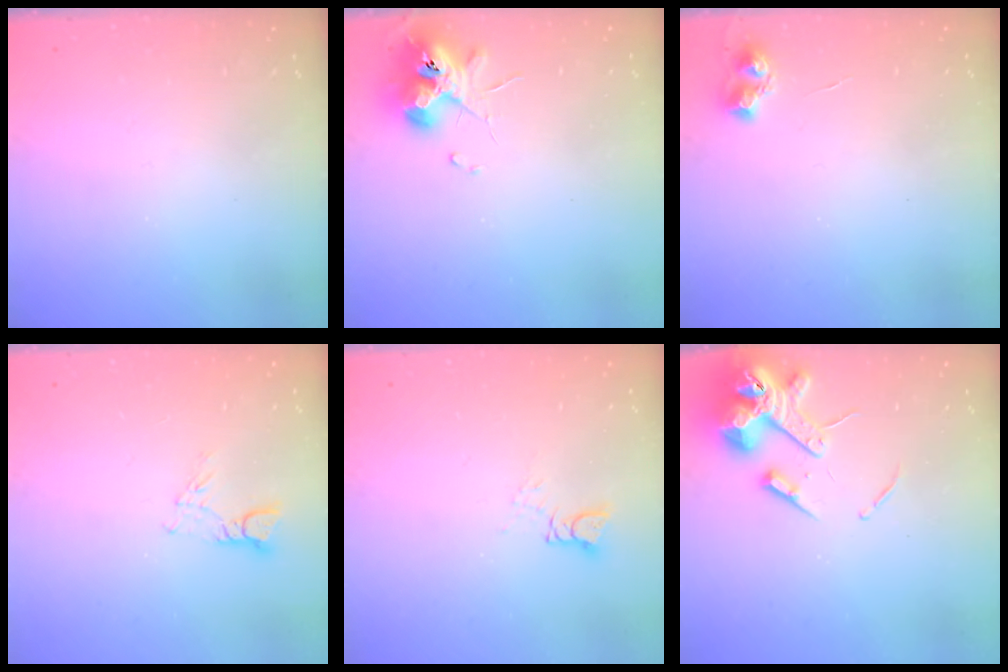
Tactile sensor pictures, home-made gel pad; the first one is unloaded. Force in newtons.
{"total": 11.7, "press": 11.7, "slide": 0.6}
{"total": 6.2, "press": 6.1, "slide": 0.8}
{"total": 3.8, "press": 3.8, "slide": 0.4}
{"total": 3.6, "press": 3.5, "slide": 0.4}
{"total": 14.3, "press": 14.1, "slide": 2.0}